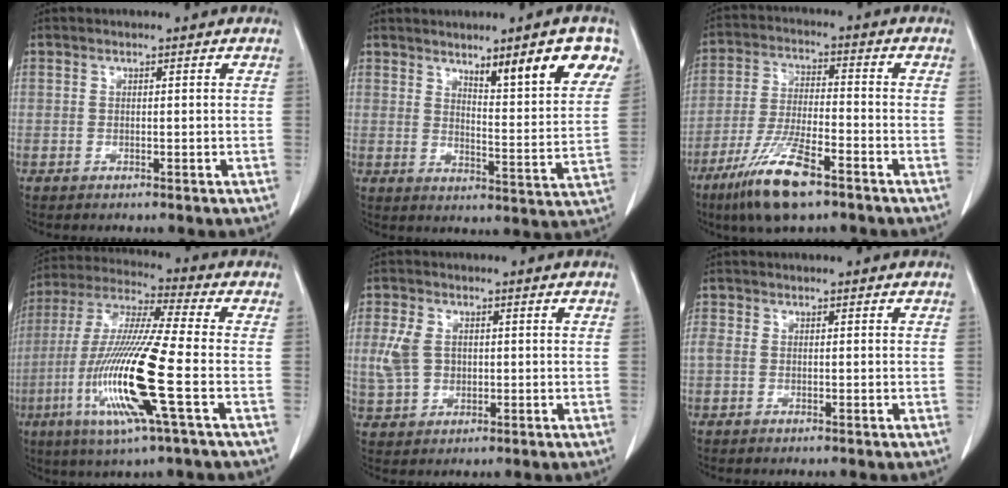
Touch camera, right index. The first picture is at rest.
{"total": 12.5, "force": [7.2, 1.4, 10.2], "torque": [-0.130, -0.004, 0.100]}
{"total": 11.6, "force": [-7.4, 2.0, 8.7], "torque": [-0.179, -0.026, -0.135]}
{"total": 17.6, "force": [-5.0, 0.1, 16.9], "torque": [-0.354, -0.019, -0.102]}
{"total": 5.3, "force": [0.3, 3.8, 3.6], "torque": [-0.096, 0.011, 0.011]}
{"total": 1.5, "force": [-0.1, 0.9, 1.1], "torque": [-0.037, 0.010, -0.001]}